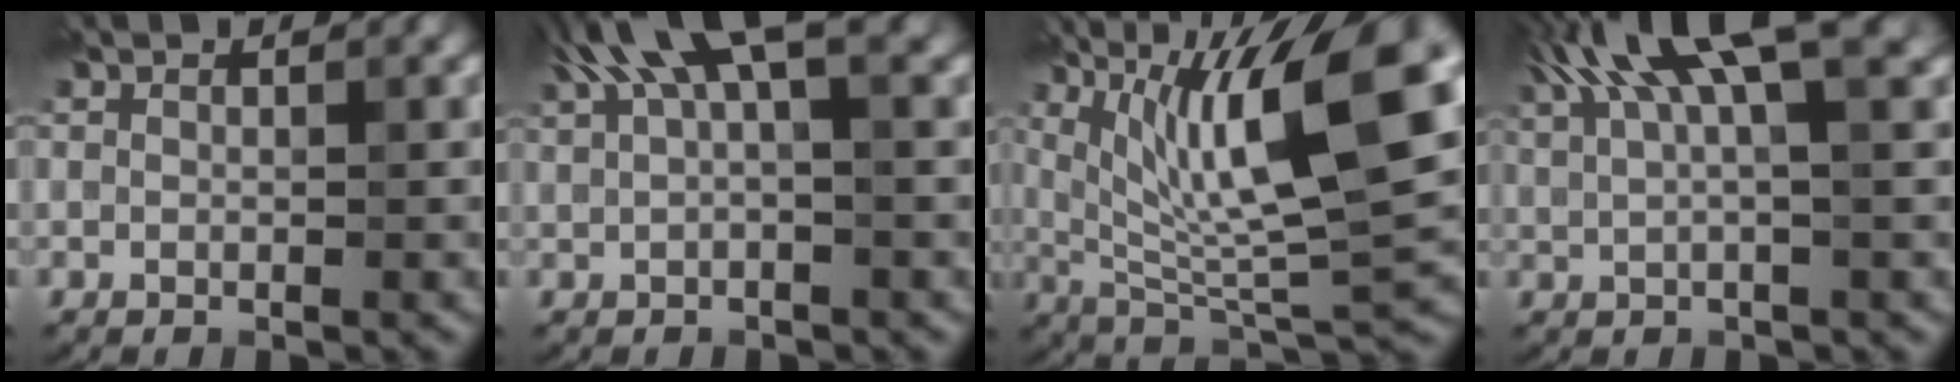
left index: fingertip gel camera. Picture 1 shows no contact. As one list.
[{"total": 6.1, "force": [3.3, 1.5, 4.9], "torque": [-0.085, 0.018, 0.055]}, {"total": 12.8, "force": [3.8, 3.4, 11.7], "torque": [-0.194, 0.004, 0.071]}, {"total": 8.1, "force": [4.0, 1.9, 6.8], "torque": [-0.114, 0.021, 0.071]}]